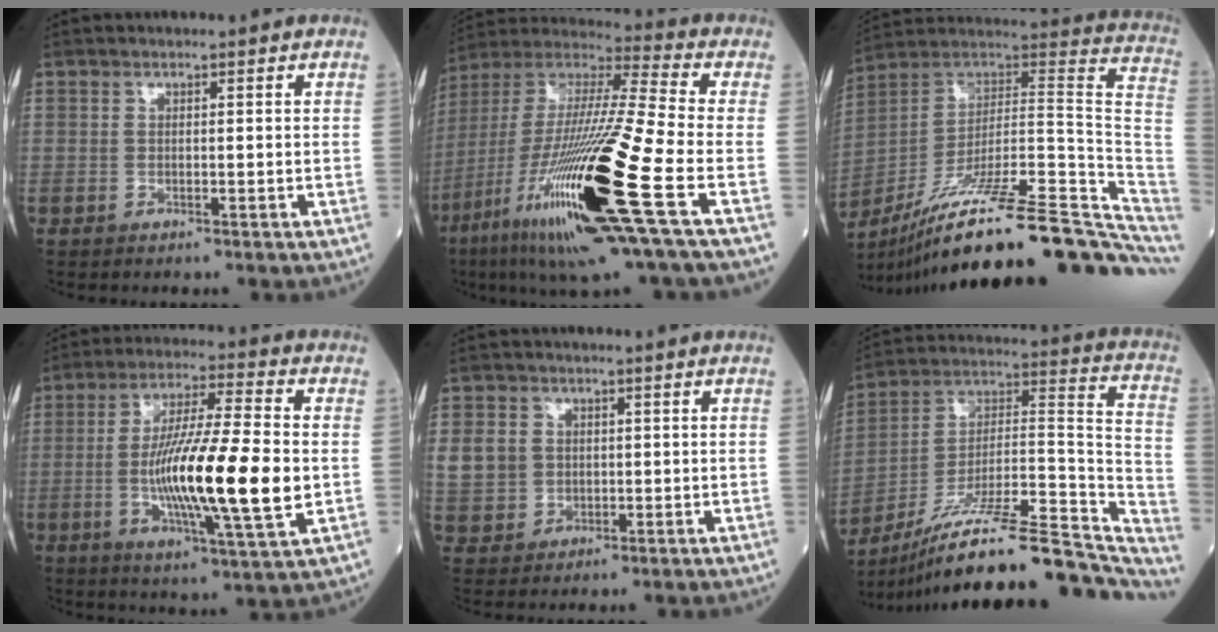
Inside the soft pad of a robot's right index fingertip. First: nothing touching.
{"total": 26.9, "force": [-9.5, 1.5, 25.2], "torque": [-0.494, -0.053, -0.176]}
{"total": 33.0, "force": [-22.9, 4.6, 23.3], "torque": [-0.260, 0.012, -0.345]}
{"total": 18.1, "force": [-2.0, 1.2, 18.0], "torque": [-0.321, -0.013, -0.038]}
{"total": 8.1, "force": [1.3, 7.4, 2.9], "torque": [-0.081, 0.016, 0.042]}
{"total": 29.4, "force": [-24.9, 4.3, 15.0], "torque": [-0.160, 0.012, -0.372]}